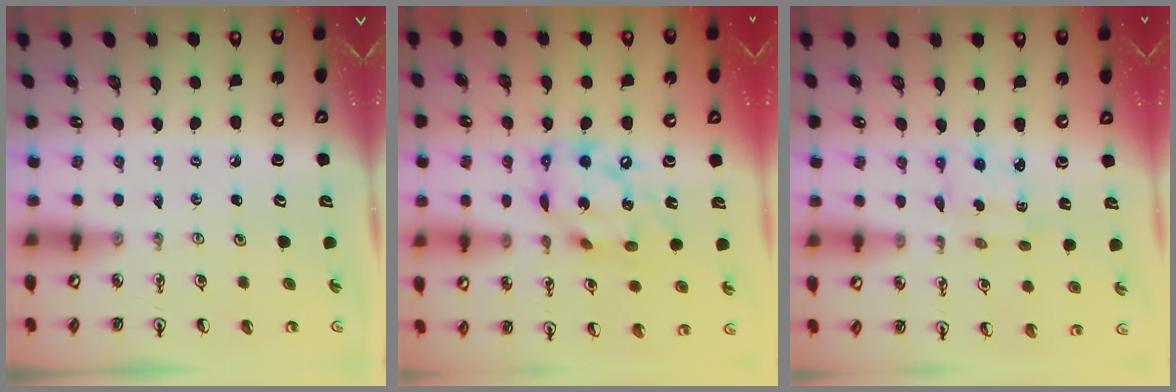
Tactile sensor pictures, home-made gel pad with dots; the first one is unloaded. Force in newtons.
{"total": 14.3, "press": 14.2, "slide": 1.7}
{"total": 2.2, "press": 2.0, "slide": 0.8}